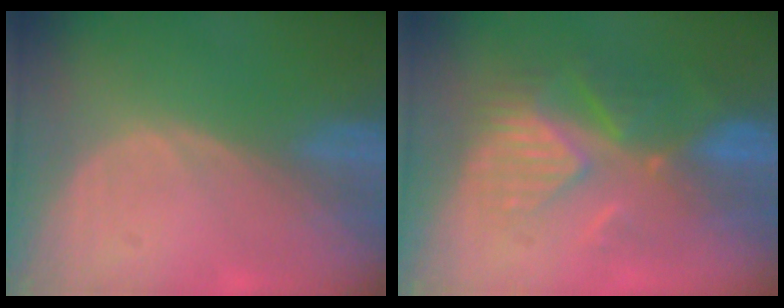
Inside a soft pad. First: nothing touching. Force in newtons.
{"total": 8.4, "press": 8.3, "slide": 1.3}